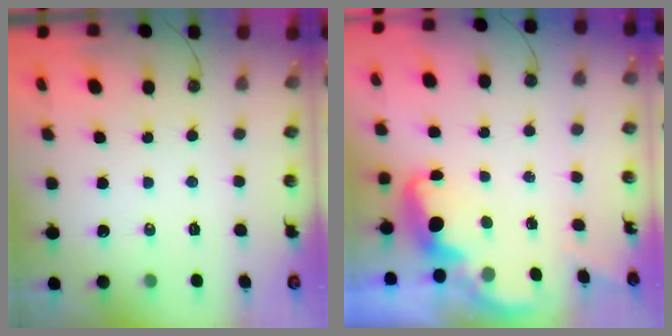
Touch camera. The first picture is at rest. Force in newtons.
{"total": 2.6, "press": 2.6, "slide": 0.5}